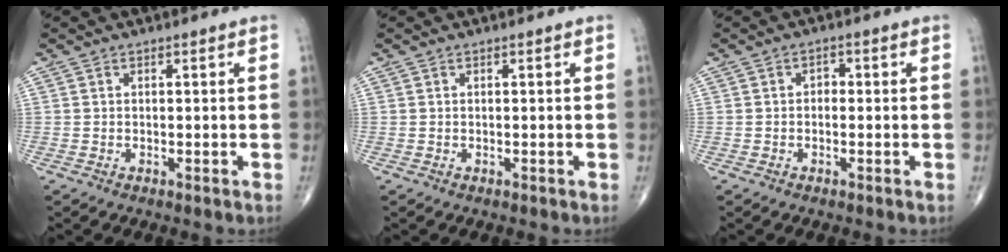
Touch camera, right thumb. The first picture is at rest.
{"total": 0.0}
{"total": 1.4, "force": [-0.3, 1.1, 0.8], "torque": [0.001, 0.003, -0.011]}